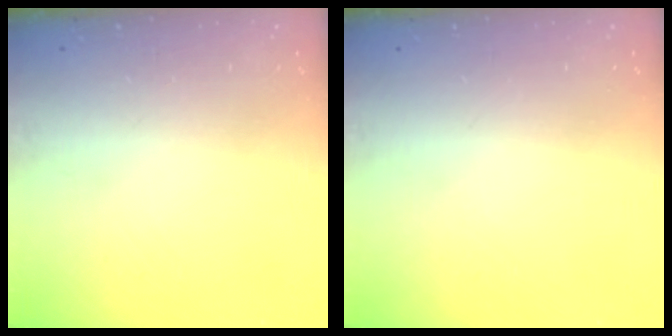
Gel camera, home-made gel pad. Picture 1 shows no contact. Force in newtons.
{"total": 0.0}